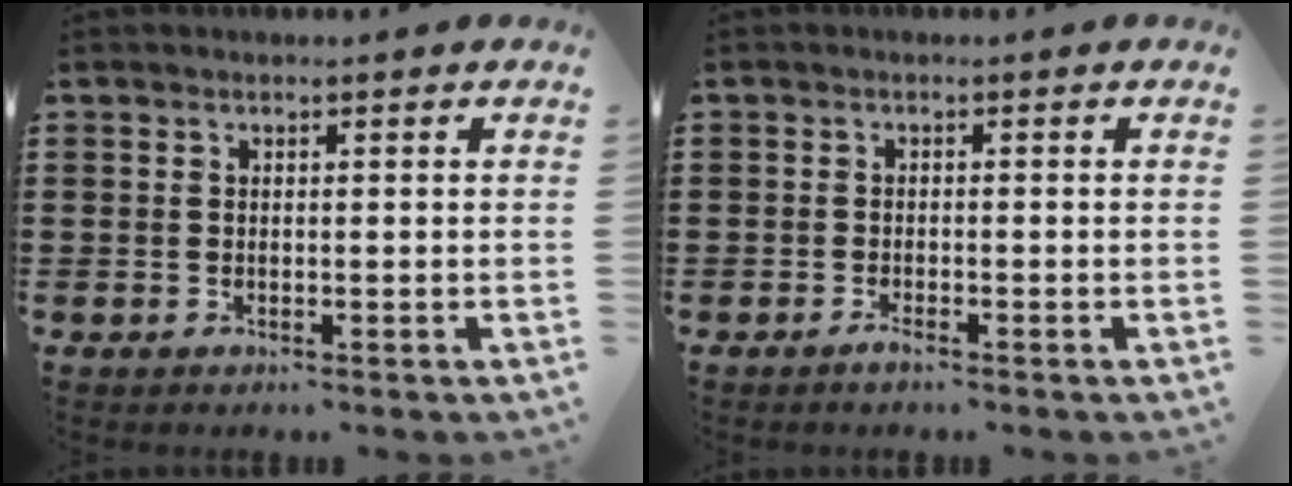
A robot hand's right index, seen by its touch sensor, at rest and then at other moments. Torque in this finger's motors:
{"motor_torque": [1.09, 1.04, 0.02, 0.00]}